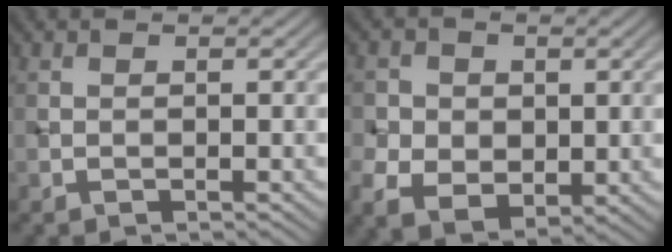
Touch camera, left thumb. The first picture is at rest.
{"total": 6.9, "force": [-0.1, 5.8, 3.8], "torque": [-0.098, -0.012, -0.004]}